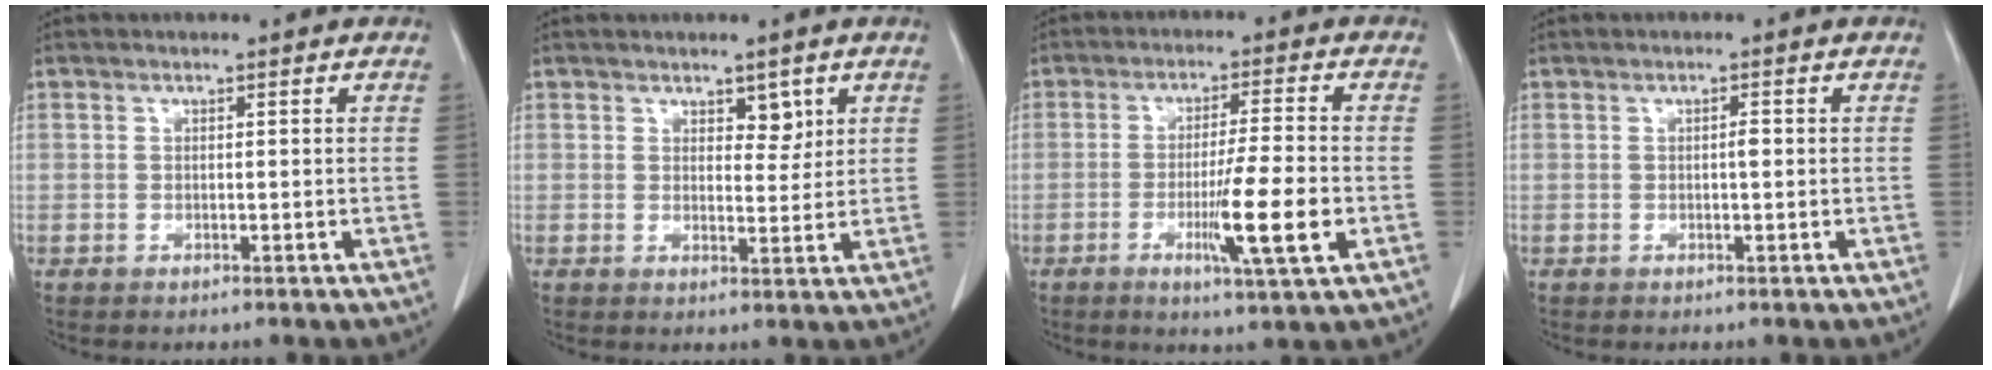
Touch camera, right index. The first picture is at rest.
{"total": 3.0, "force": [1.8, 1.4, 1.9], "torque": [-0.022, -0.006, 0.030]}
{"total": 9.3, "force": [-2.8, -0.4, 8.8], "torque": [-0.147, -0.019, -0.047]}
{"total": 0.8, "force": [0.0, 0.0, 0.8], "torque": [-0.014, 0.000, 0.001]}